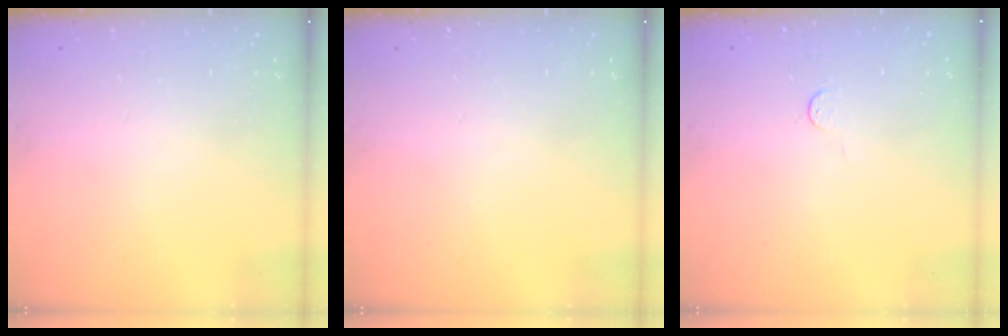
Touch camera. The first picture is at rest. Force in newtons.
{"total": 0.0}
{"total": 2.8, "press": 2.8, "slide": 0.4}